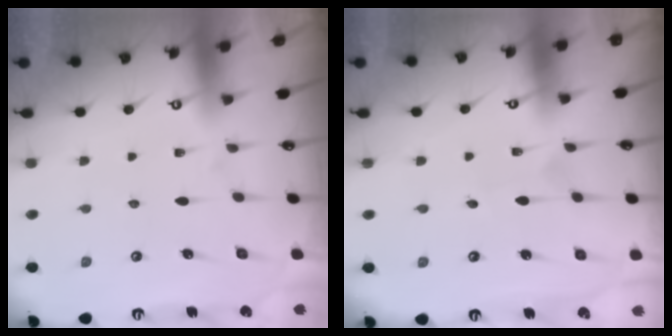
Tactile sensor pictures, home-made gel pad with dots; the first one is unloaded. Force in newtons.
{"total": 2.2, "press": 2.2, "slide": 0.2}